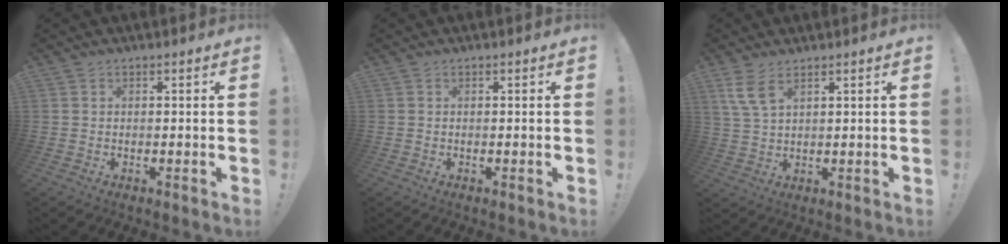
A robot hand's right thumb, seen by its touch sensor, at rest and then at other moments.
{"total": 0.0}
{"total": 6.0, "force": [3.6, 2.2, 4.4], "torque": [-0.081, -0.013, 0.068]}